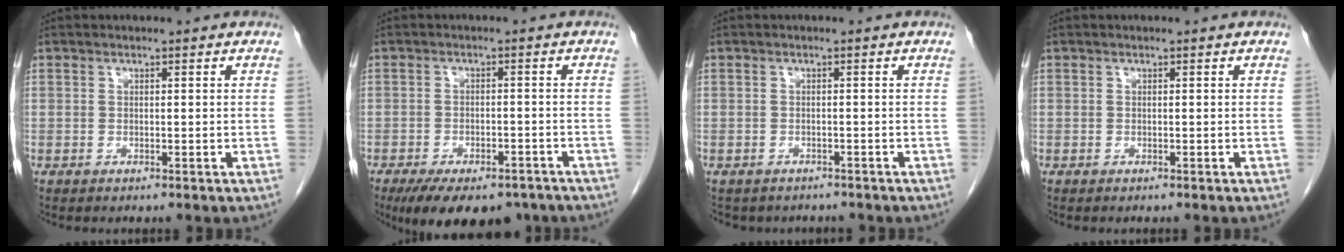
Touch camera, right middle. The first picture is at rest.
{"total": 13.0, "force": [-9.7, 5.7, 6.5], "torque": [-0.108, -0.006, -0.134]}
{"total": 4.5, "force": [-3.9, 2.2, 0.6], "torque": [-0.010, 0.005, -0.046]}
{"total": 0.0}